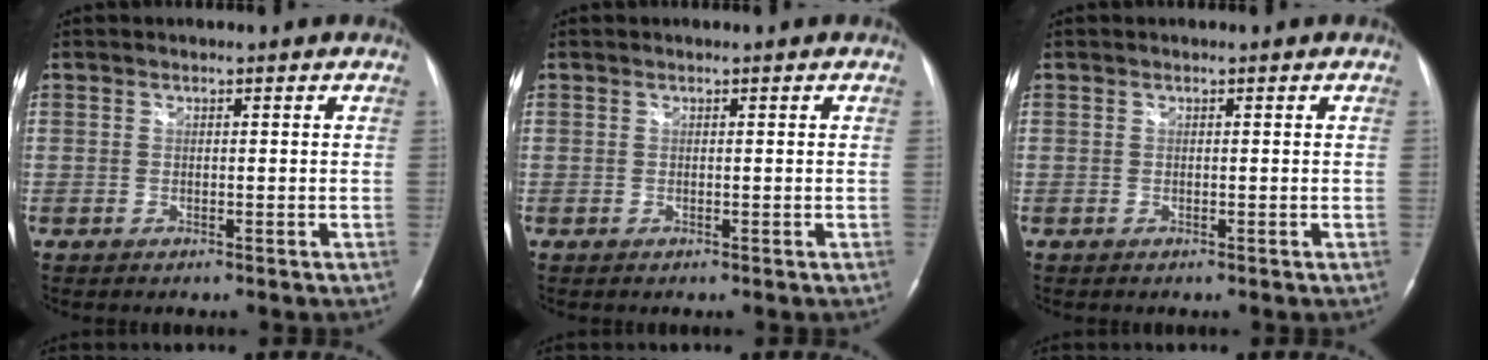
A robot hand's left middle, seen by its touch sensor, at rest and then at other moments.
{"total": 0.0}
{"total": 0.0}